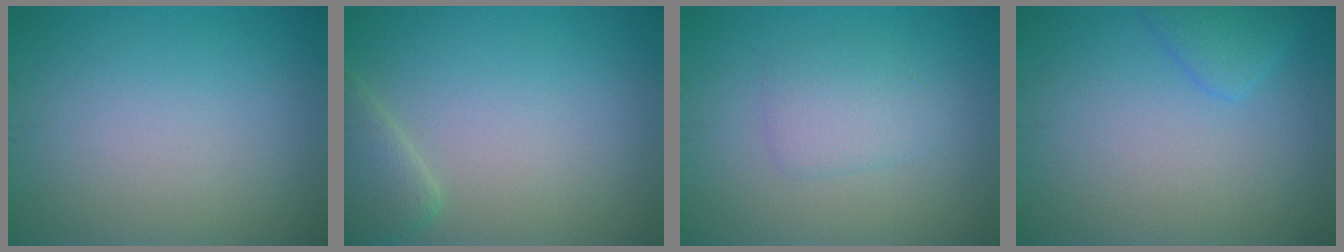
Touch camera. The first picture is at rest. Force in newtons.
{"total": 2.6, "press": 2.5, "slide": 0.3}
{"total": 2.3, "press": 2.3, "slide": 0.0}
{"total": 2.0, "press": 1.9, "slide": 0.0}